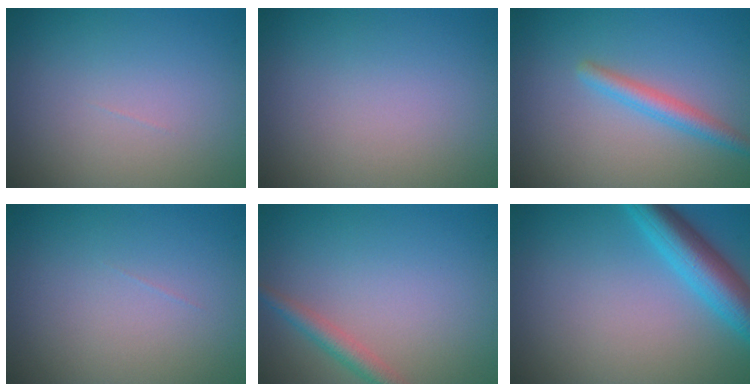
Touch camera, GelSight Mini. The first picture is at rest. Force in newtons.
{"total": 0.0}
{"total": 2.1, "press": 2.1, "slide": 0.1}
{"total": 0.0}
{"total": 2.2, "press": 2.2, "slide": 0.0}
{"total": 5.2, "press": 5.1, "slide": 0.2}